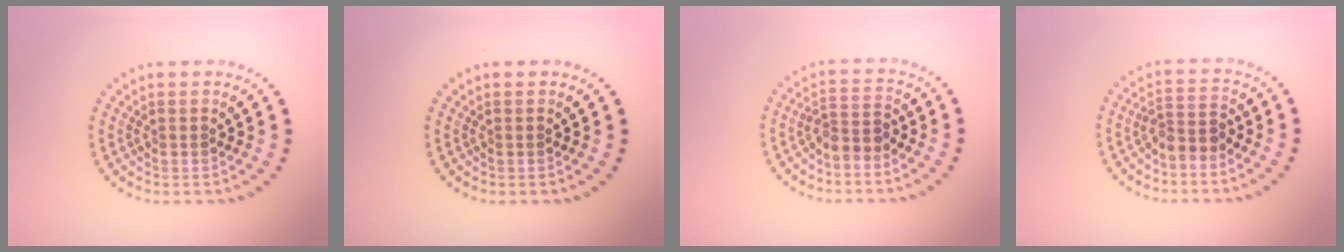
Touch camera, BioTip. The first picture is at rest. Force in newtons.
{"total": 0.0}
{"total": 2.2, "press": 1.8, "slide": 1.4}
{"total": 2.2, "press": 1.8, "slide": 1.4}